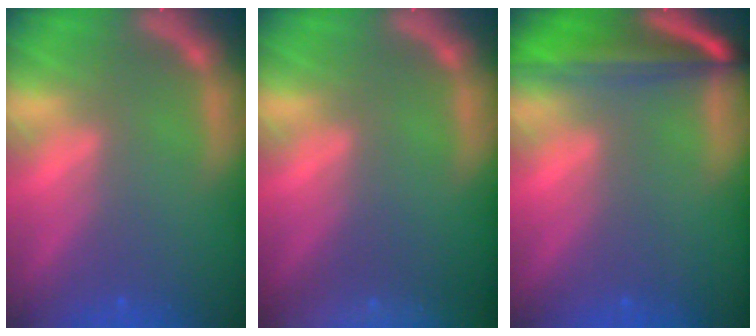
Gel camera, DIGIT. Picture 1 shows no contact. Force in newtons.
{"total": 10.0}
{"total": 8.1}